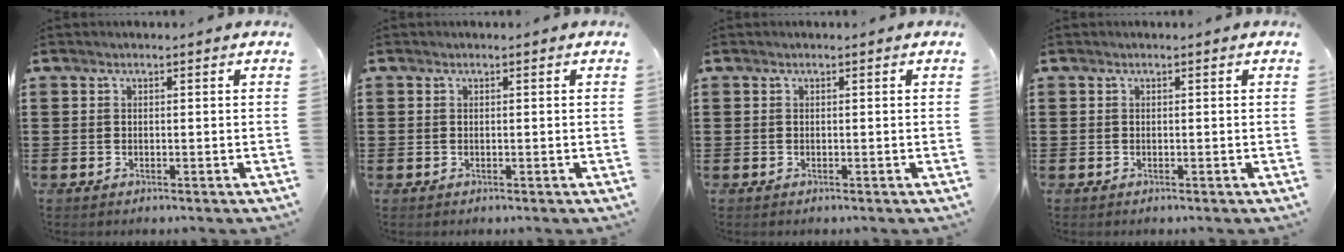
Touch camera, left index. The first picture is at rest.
{"total": 0.0}
{"total": 0.0}
{"total": 0.0}